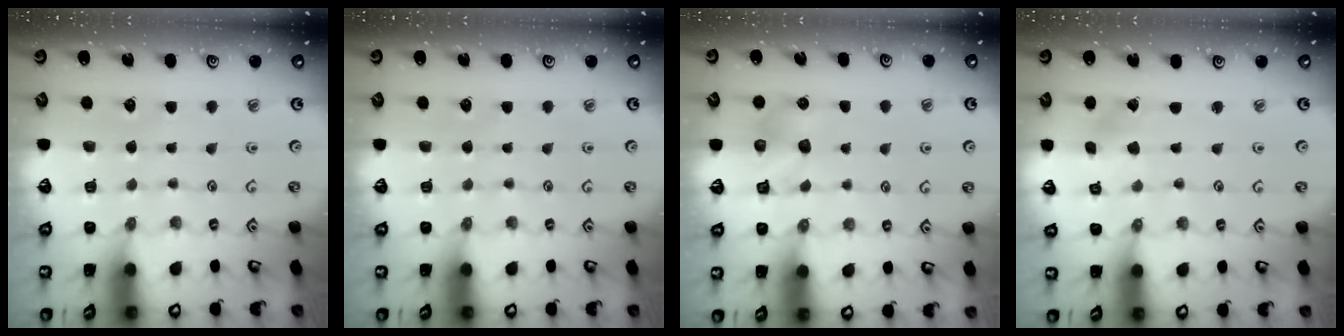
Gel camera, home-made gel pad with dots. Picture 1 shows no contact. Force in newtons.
{"total": 0.0}
{"total": 6.8, "press": 6.8, "slide": 0.2}
{"total": 0.6, "press": 0.5, "slide": 0.2}